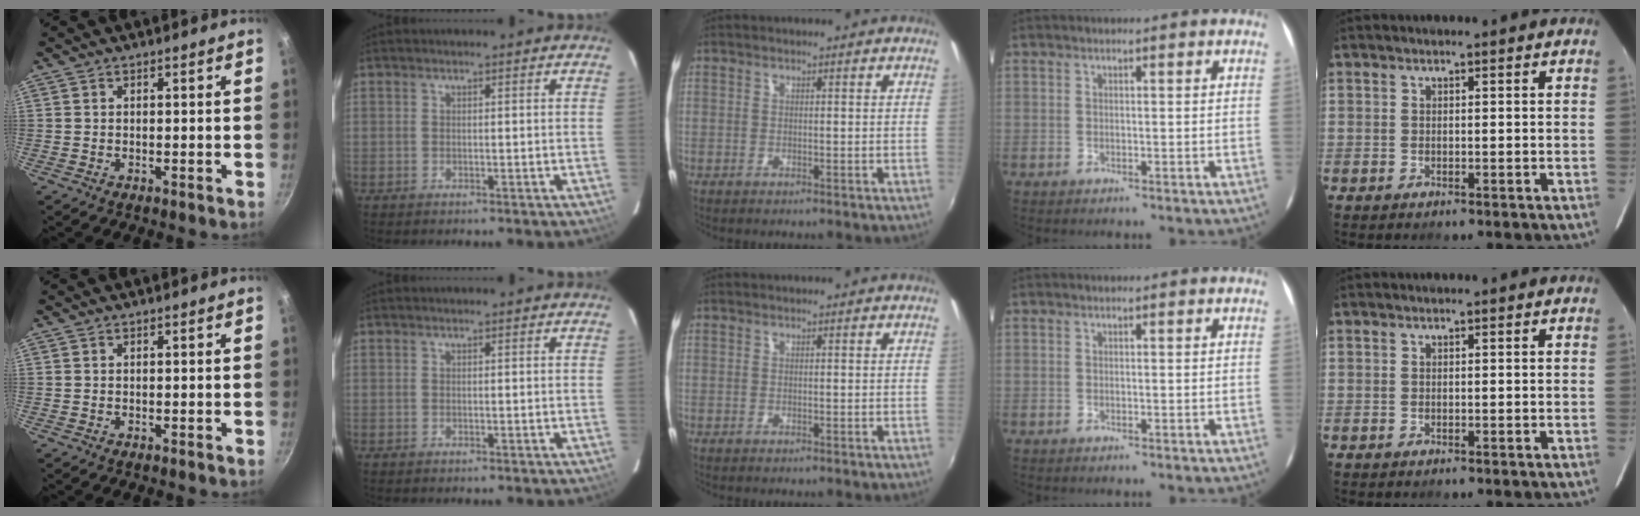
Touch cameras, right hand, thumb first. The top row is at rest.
{}